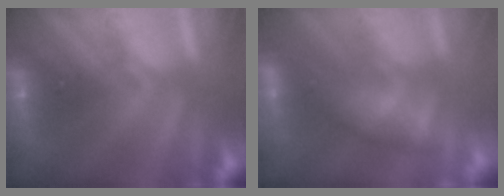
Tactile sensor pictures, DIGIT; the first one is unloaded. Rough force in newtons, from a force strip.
{"total": 6.6}